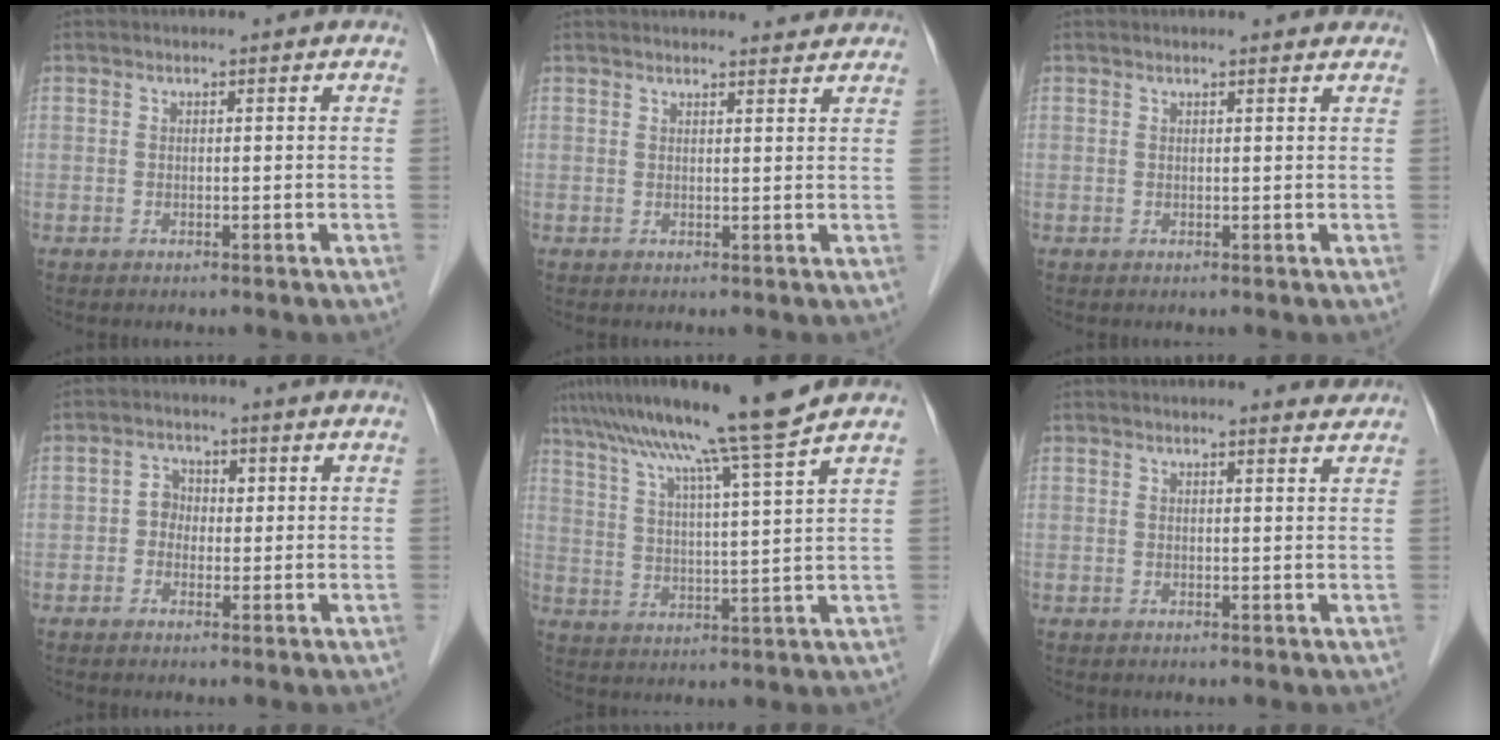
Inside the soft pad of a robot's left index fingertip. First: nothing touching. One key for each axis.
{"total": 6.2, "fx": 6.0, "fy": 1.0, "fz": 1.2, "tx": -0.008, "ty": 0.016, "tz": 0.062}
{"total": 2.6, "fx": 2.5, "fy": 0.7, "fz": 0.6, "tx": -0.012, "ty": 0.007, "tz": 0.018}
{"total": 2.9, "fx": -0.1, "fy": 2.6, "fz": 1.3, "tx": -0.017, "ty": 0.012, "tz": -0.007}
{"total": 13.6, "fx": 11.0, "fy": -2.6, "fz": 7.5, "tx": -0.129, "ty": 0.003, "tz": 0.170}
{"total": 3.0, "fx": 2.9, "fy": 0.4, "fz": 0.6, "tx": -0.012, "ty": -0.001, "tz": 0.027}